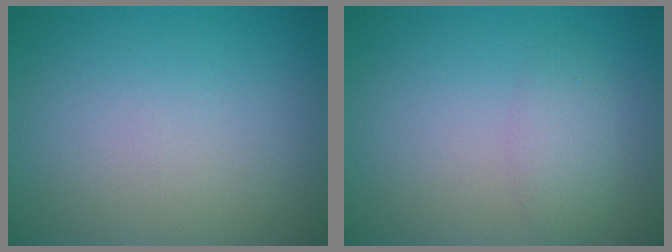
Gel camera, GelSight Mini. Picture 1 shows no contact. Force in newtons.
{"total": 1.8, "press": 1.8, "slide": 0.1}